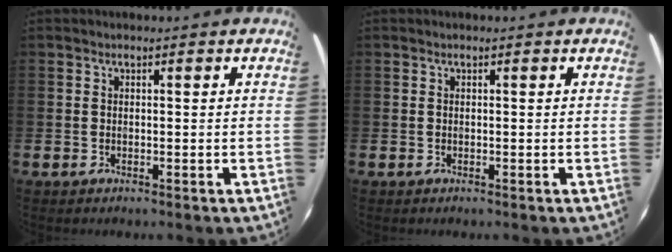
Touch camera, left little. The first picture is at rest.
{"total": 0.0}